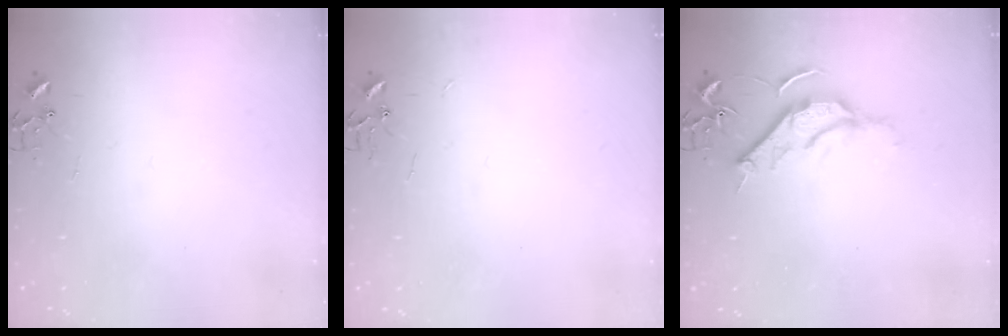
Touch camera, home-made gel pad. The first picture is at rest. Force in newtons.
{"total": 1.9, "press": 1.9, "slide": 0.3}
{"total": 10.8, "press": 10.7, "slide": 1.1}